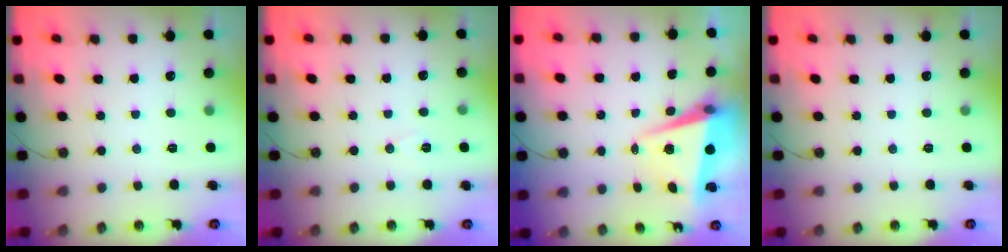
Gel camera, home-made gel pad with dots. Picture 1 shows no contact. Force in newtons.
{"total": 6.0, "press": 4.0, "slide": 4.5}
{"total": 6.7, "press": 6.4, "slide": 1.8}
{"total": 0.0}